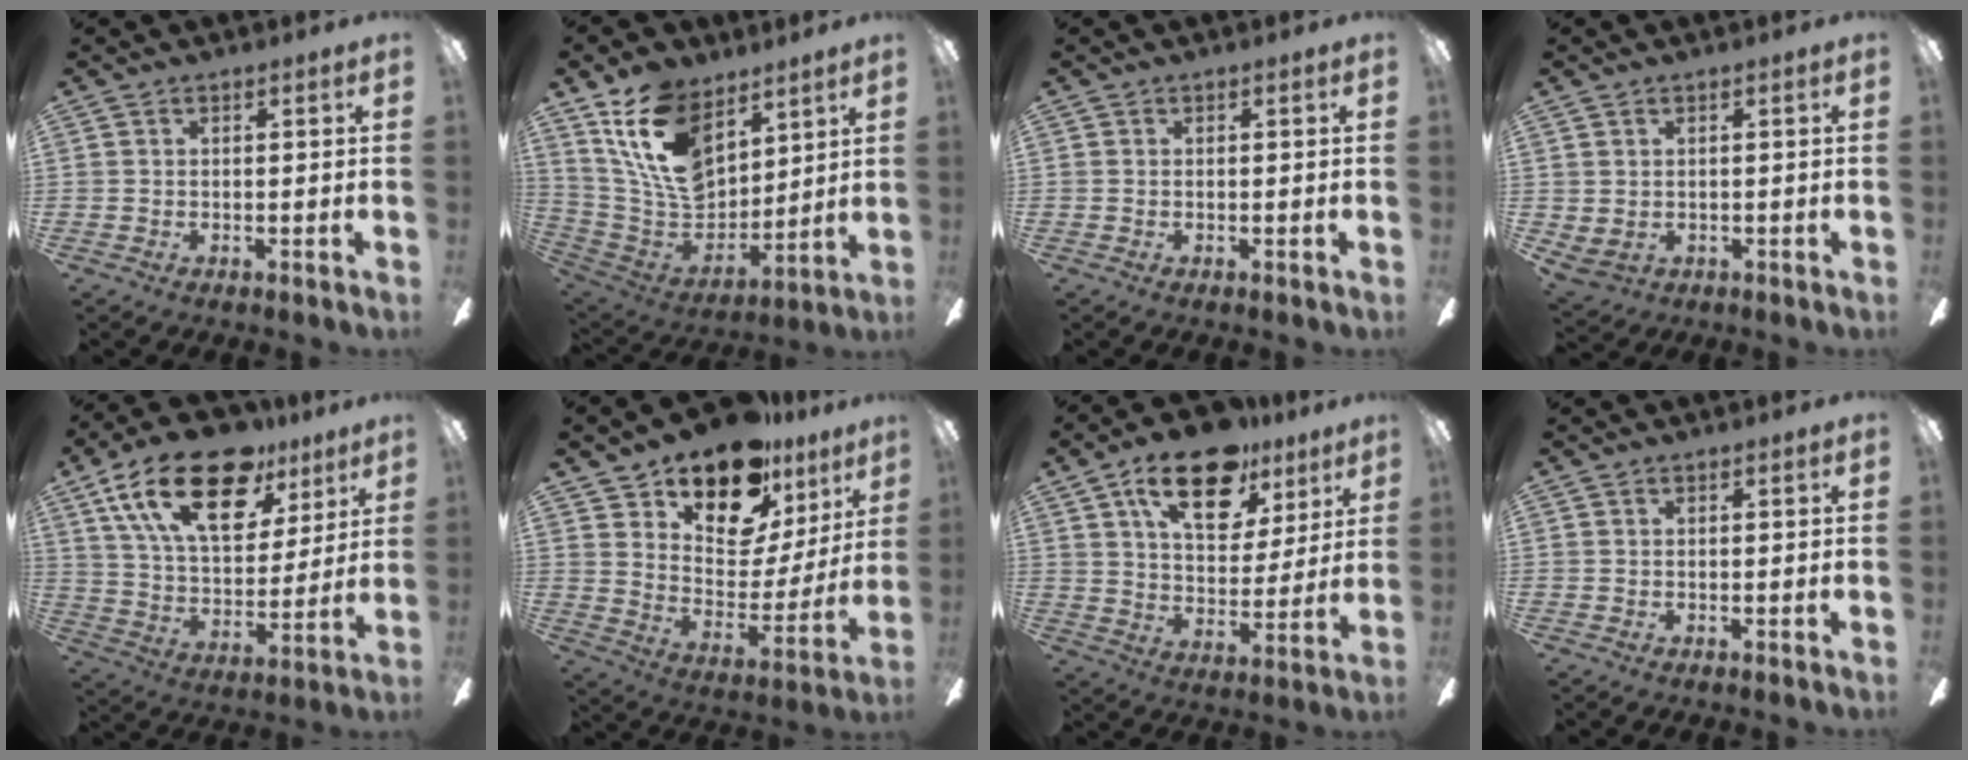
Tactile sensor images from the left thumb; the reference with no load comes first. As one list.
[{"total": 19.2, "force": [10.4, 11.6, 11.1], "torque": [-0.236, -0.044, 0.193]}, {"total": 0.0}, {"total": 2.5, "force": [1.3, 1.7, 1.2], "torque": [-0.034, -0.005, 0.022]}, {"total": 23.9, "force": [13.8, 11.9, 15.4], "torque": [-0.273, -0.060, 0.240]}, {"total": 18.0, "force": [13.8, 8.6, 7.8], "torque": [-0.134, -0.098, 0.243]}, {"total": 19.2, "force": [11.9, 9.6, 11.7], "torque": [-0.185, -0.049, 0.202]}, {"total": 0.0}]